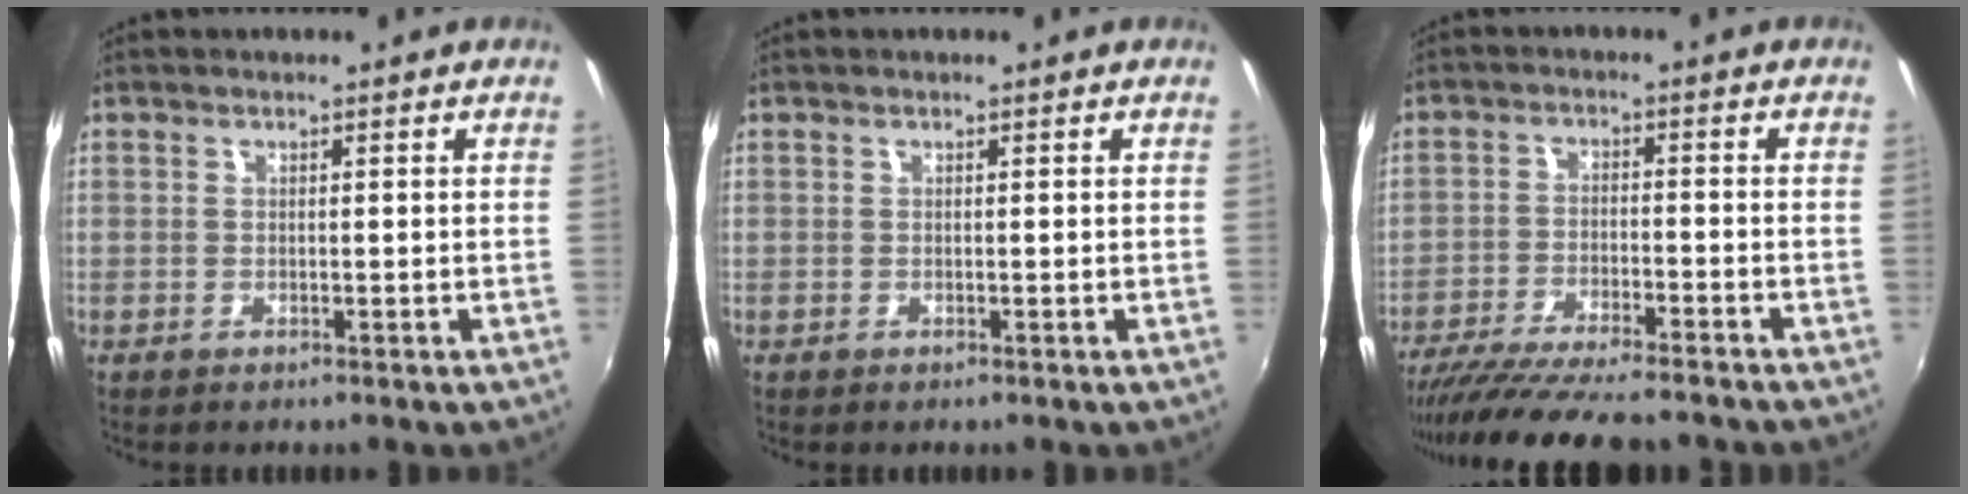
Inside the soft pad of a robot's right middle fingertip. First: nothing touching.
{"total": 0.0}
{"total": 15.6, "force": [-13.6, 1.8, 7.4], "torque": [-0.149, -0.037, -0.219]}